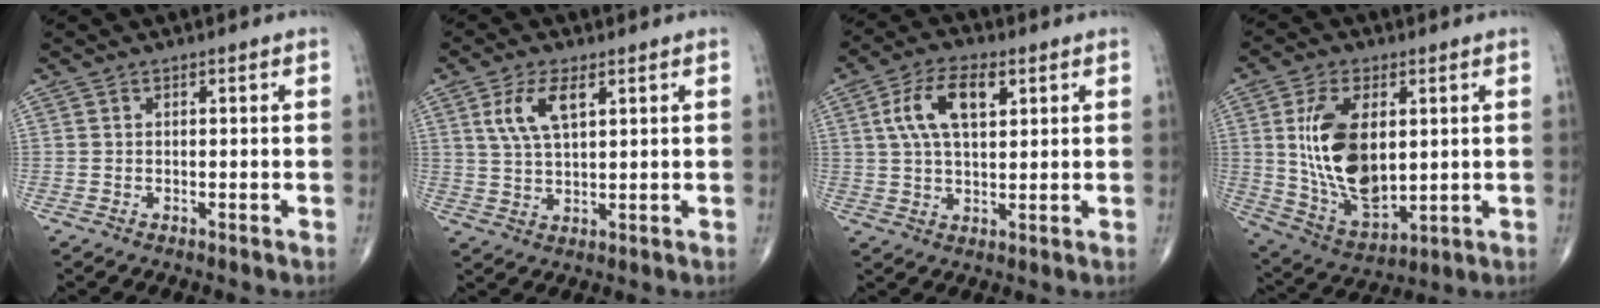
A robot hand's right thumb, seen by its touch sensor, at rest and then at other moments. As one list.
[{"total": 7.1, "force": [2.9, 3.0, 5.7], "torque": [-0.116, -0.006, 0.061]}, {"total": 10.0, "force": [3.3, 4.9, 8.1], "torque": [-0.149, 0.005, 0.059]}, {"total": 17.0, "force": [2.4, 9.3, 14.0], "torque": [-0.249, -0.017, 0.060]}]